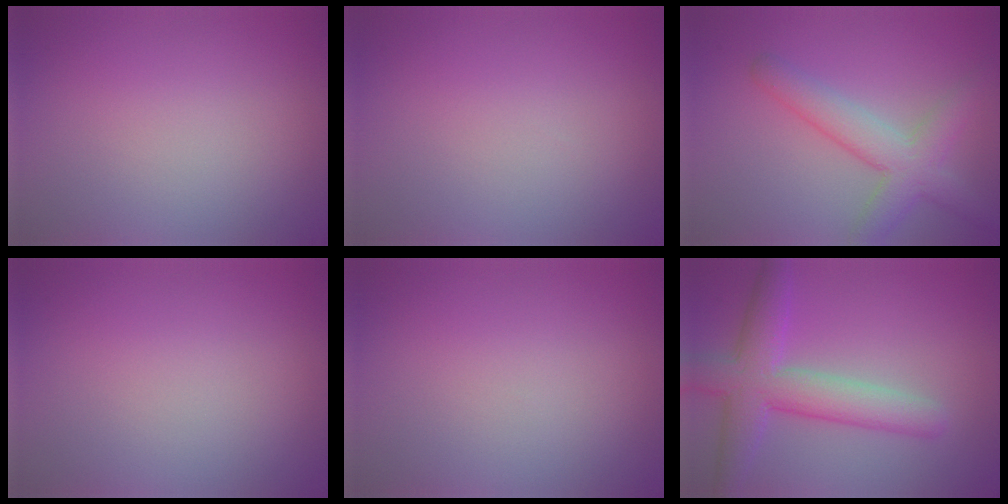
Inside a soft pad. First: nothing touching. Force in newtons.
{"total": 0.0}
{"total": 4.7, "press": 4.7, "slide": 0.2}
{"total": 0.0}
{"total": 0.0}
{"total": 6.1, "press": 6.1, "slide": 0.3}